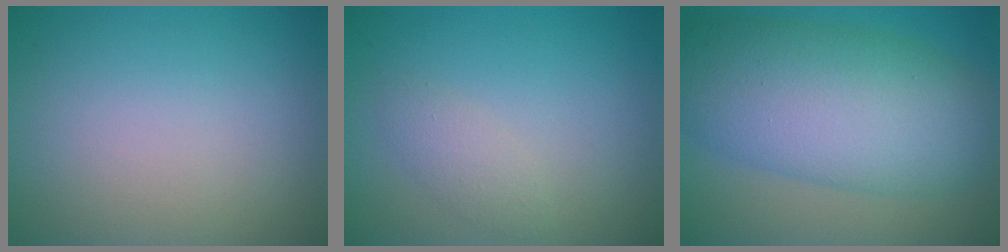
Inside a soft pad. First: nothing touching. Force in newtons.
{"total": 1.5, "press": 1.5, "slide": 0.0}
{"total": 11.0, "press": 11.0, "slide": 0.1}